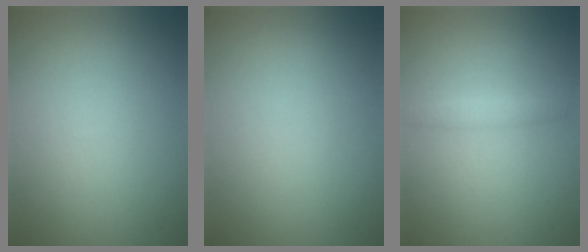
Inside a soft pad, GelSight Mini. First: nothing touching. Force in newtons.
{"total": 0.0}
{"total": 1.3, "press": 1.3, "slide": 0.0}